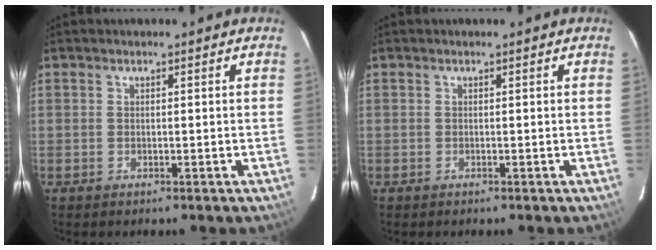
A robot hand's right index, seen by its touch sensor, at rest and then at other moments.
{"total": 0.0}